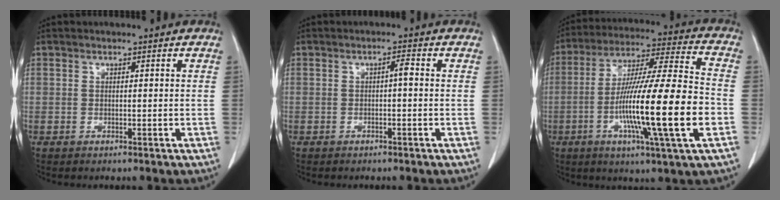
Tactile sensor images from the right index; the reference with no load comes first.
{"total": 1.4, "force": [0.0, 0.2, 1.4], "torque": [-0.022, 0.004, 0.000]}
{"total": 20.5, "force": [-5.2, 0.3, 19.8], "torque": [-0.344, -0.013, -0.092]}